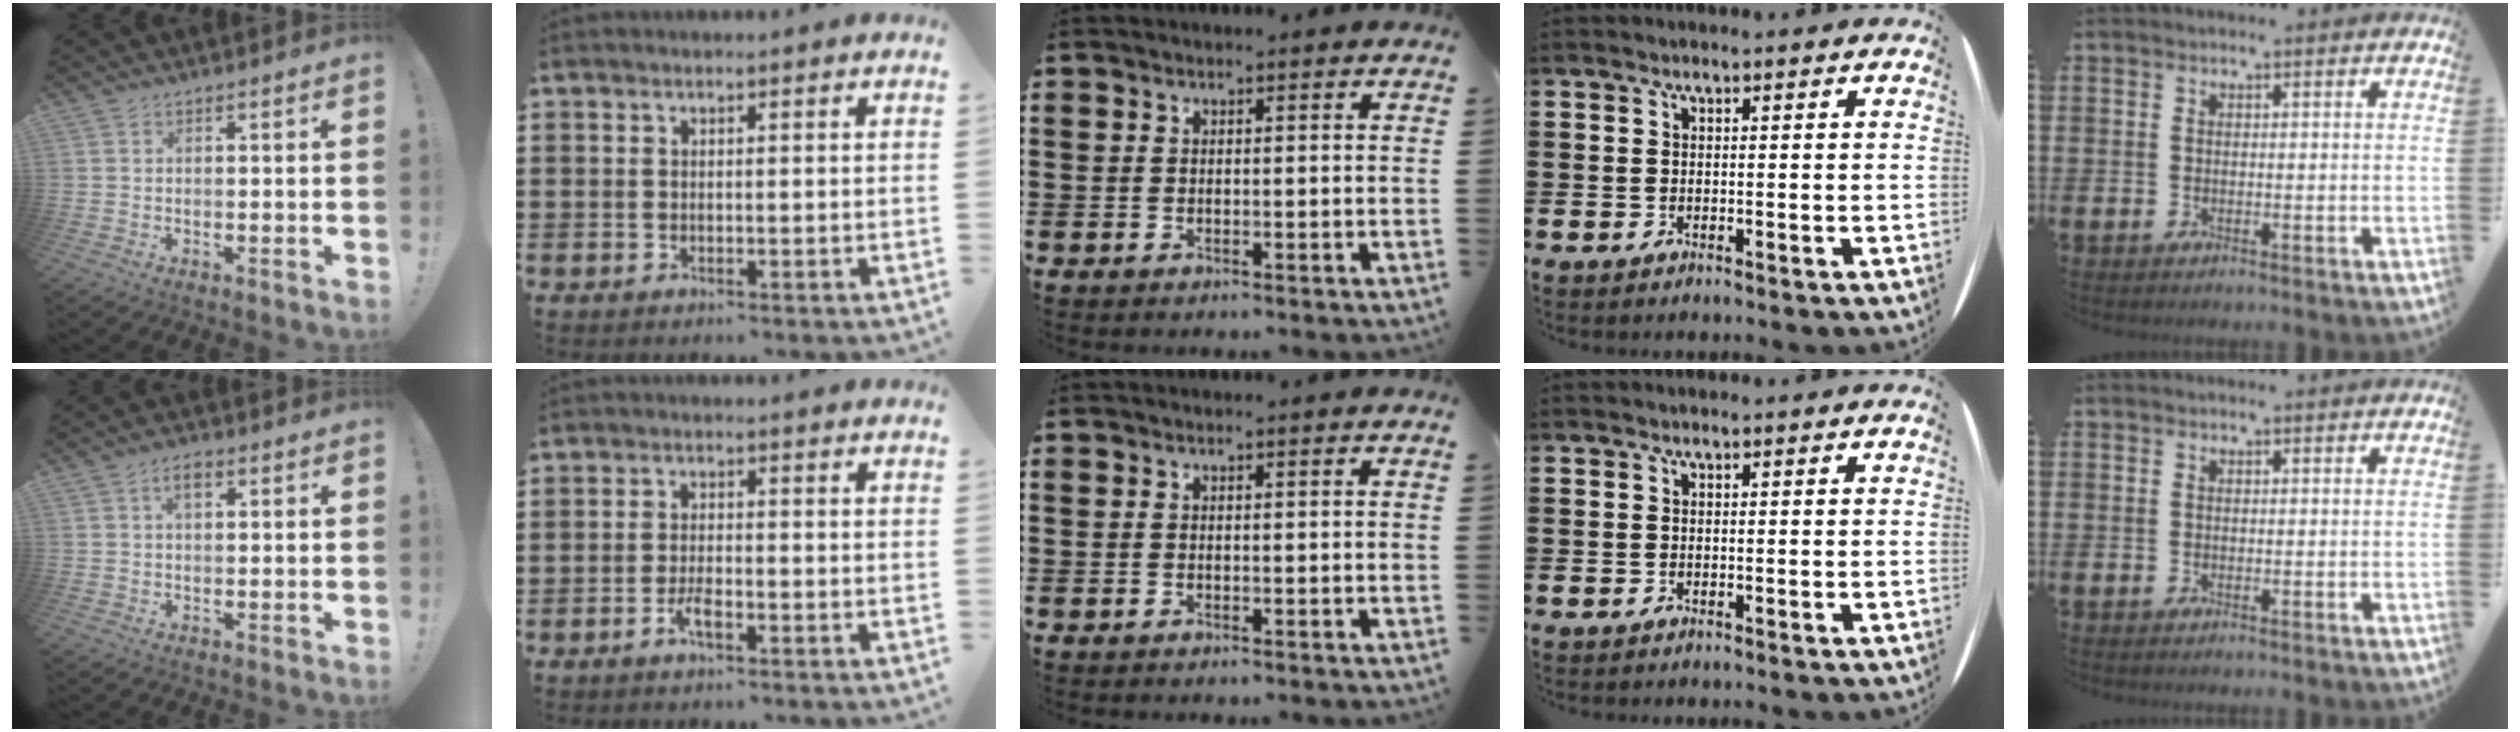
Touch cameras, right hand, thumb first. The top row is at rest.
{"thumb": {"total": 3.2, "force": [1.2, 1.6, 2.5], "torque": [-0.039, 0.002, 0.017]}, "index": {"total": 2.7, "force": [-1.6, 0.6, 2.1], "torque": [-0.043, 0.000, -0.031]}}